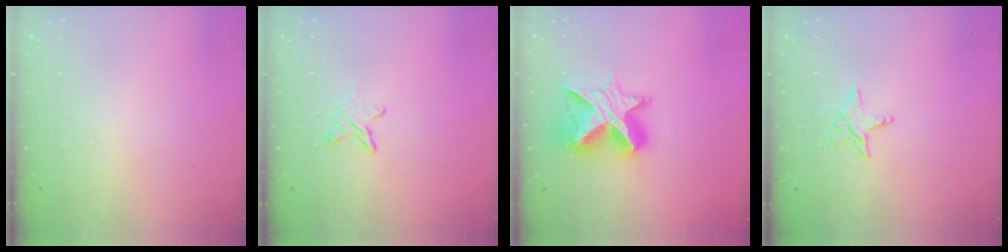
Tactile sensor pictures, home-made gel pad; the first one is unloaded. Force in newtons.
{"total": 3.8, "press": 3.7, "slide": 0.4}
{"total": 13.1, "press": 13.1, "slide": 0.6}
{"total": 4.3, "press": 4.3, "slide": 0.3}